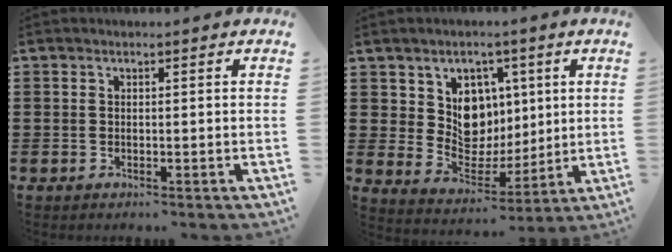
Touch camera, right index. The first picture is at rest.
{"total": 8.2, "force": [3.0, 7.2, 2.5], "torque": [-0.065, -0.016, 0.057]}